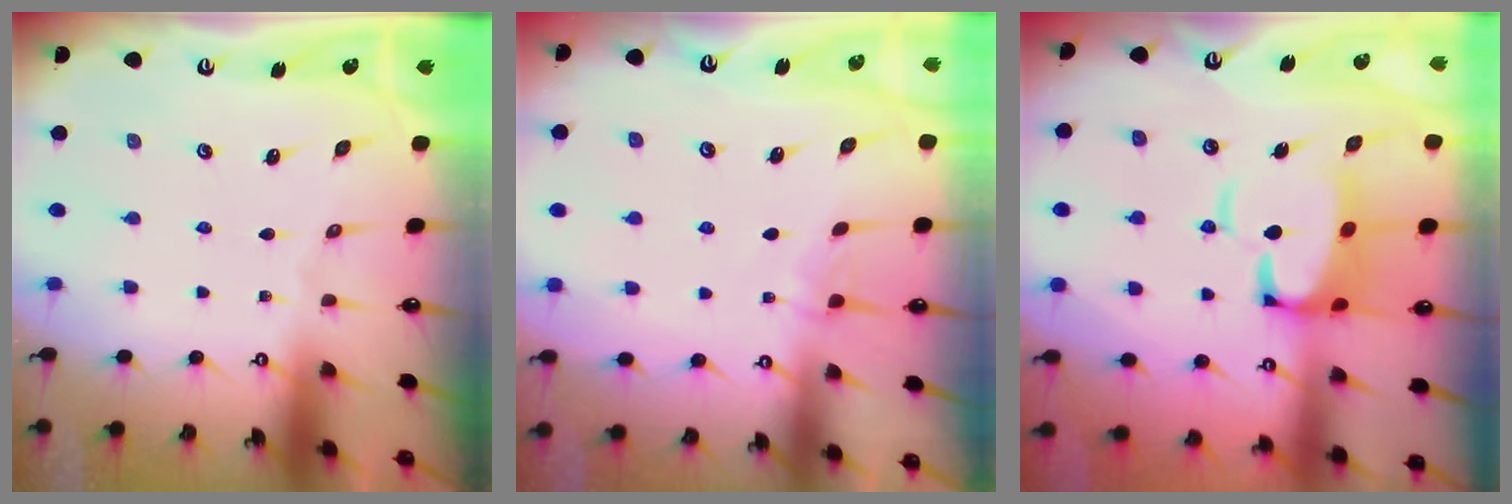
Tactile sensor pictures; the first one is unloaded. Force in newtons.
{"total": 1.8, "press": 1.8, "slide": 0.4}
{"total": 8.8, "press": 8.7, "slide": 1.4}